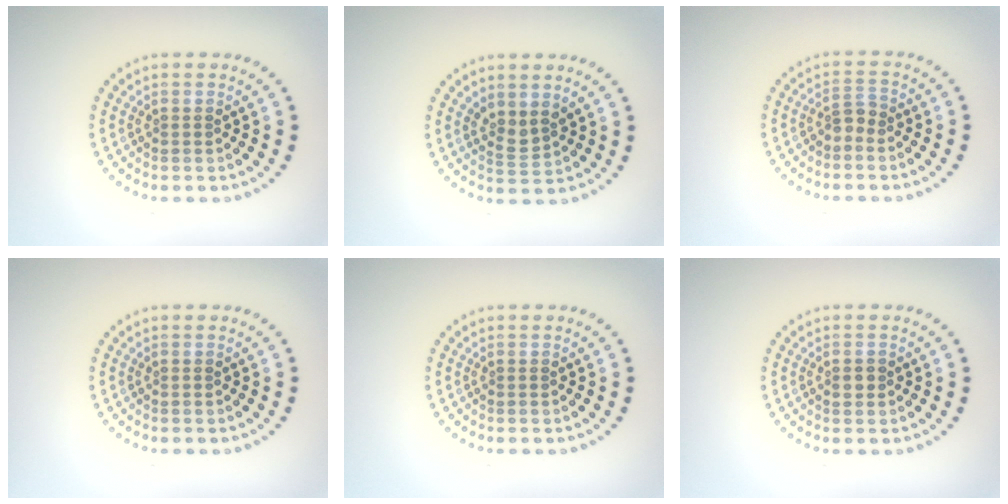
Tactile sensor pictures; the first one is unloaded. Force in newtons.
{"total": 1.8, "press": 1.4, "slide": 1.2}
{"total": 1.6, "press": 1.3, "slide": 0.9}
{"total": 0.0}
{"total": 0.0}
{"total": 1.1, "press": 1.1, "slide": 0.2}